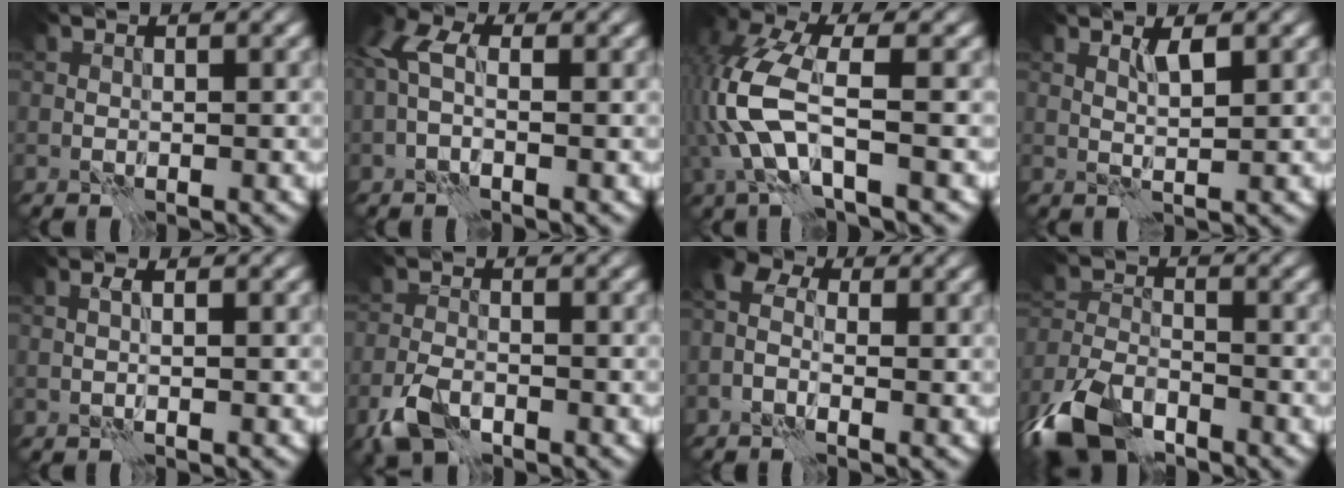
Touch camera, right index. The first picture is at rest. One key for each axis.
{"total": 3.4, "fx": -0.1, "fy": 1.9, "fz": 2.8, "tx": -0.067, "ty": 0.011, "tz": -0.014}
{"total": 7.2, "fx": -1.5, "fy": 2.7, "fz": 6.5, "tx": -0.169, "ty": 0.014, "tz": -0.044}
{"total": 1.4, "fx": 1.0, "fy": -0.4, "fz": 0.9, "tx": -0.018, "ty": 0.002, "tz": 0.015}
{"total": 0.8, "fx": 0.3, "fy": -0.5, "fz": 0.5, "tx": -0.008, "ty": 0.006, "tz": 0.001}
{"total": 3.7, "fx": -2.6, "fy": 1.5, "fz": 2.2, "tx": -0.050, "ty": -0.005, "tz": -0.060}
{"total": 2.5, "fx": -0.9, "fy": 1.5, "fz": 1.9, "tx": -0.048, "ty": 0.009, "tz": -0.033}
{"total": 9.0, "fx": -6.6, "fy": 3.6, "fz": 4.8, "tx": -0.108, "ty": -0.014, "tz": -0.142}